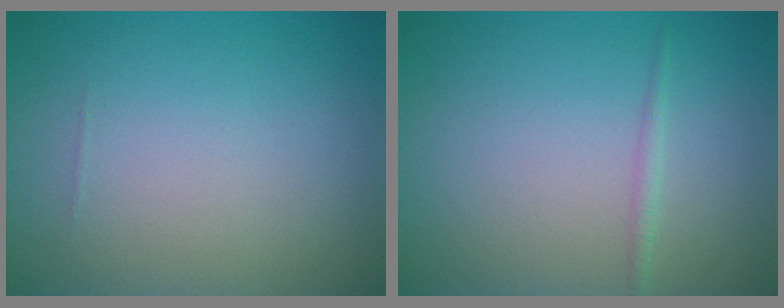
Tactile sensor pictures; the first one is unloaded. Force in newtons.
{"total": 0.8, "press": 0.8, "slide": 0.1}